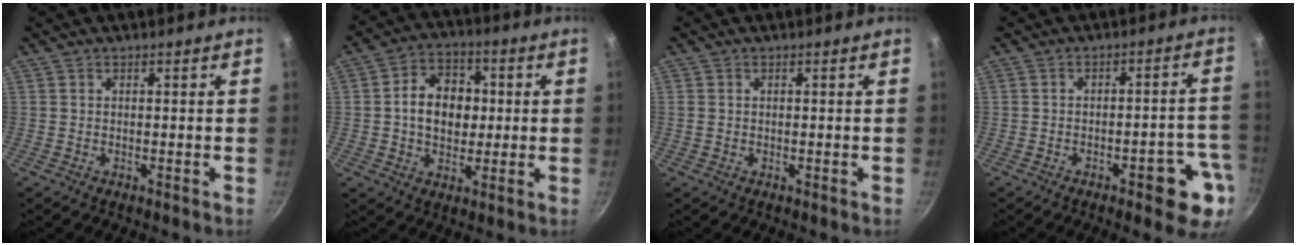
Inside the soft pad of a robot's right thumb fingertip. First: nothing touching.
{"total": 11.2, "force": [0.6, 8.5, 7.3], "torque": [-0.083, 0.015, 0.001]}
{"total": 0.7, "force": [0.1, 0.6, 0.3], "torque": [-0.006, 0.002, 0.002]}
{"total": 9.2, "force": [-4.1, 3.2, 7.5], "torque": [-0.061, 0.030, -0.045]}